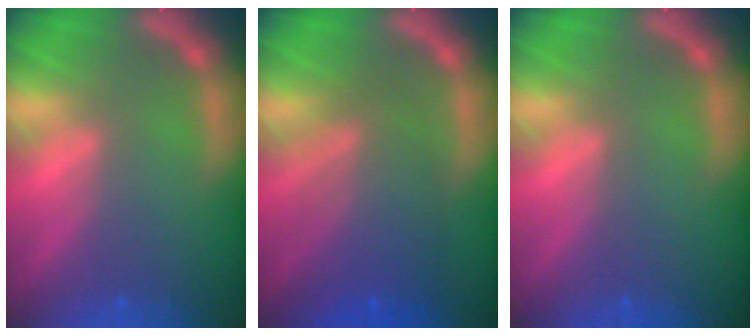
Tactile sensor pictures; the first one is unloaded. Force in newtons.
{"total": 7.0}
{"total": 0.0}